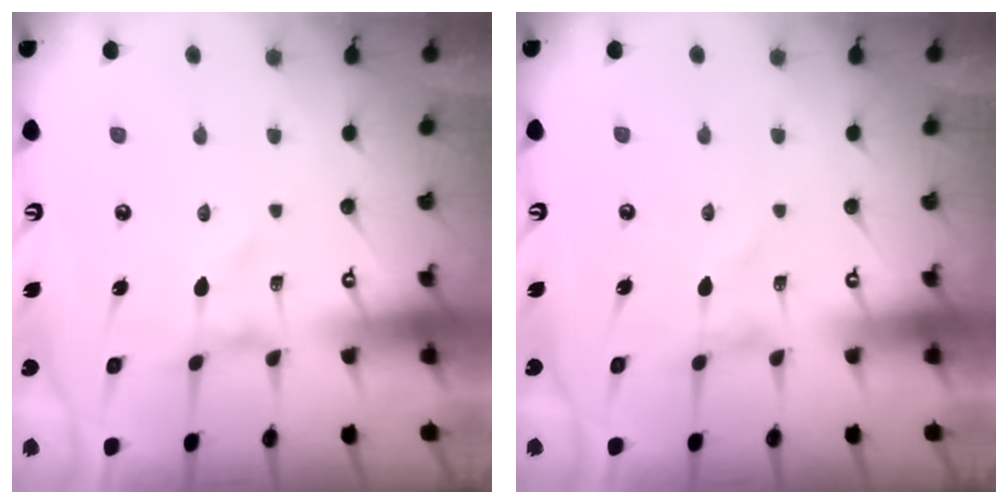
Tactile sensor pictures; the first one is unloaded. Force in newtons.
{"total": 0.0}